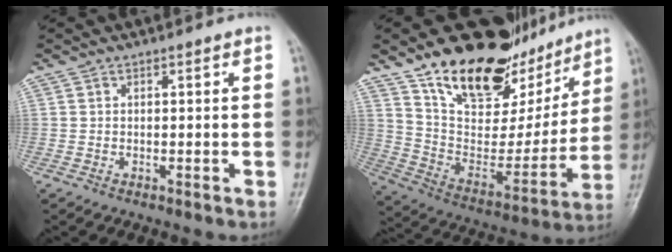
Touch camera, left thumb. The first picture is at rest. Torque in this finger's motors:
{"motor_torque": [0.30, 0.41, 1.03, -1.74, 0.18]}